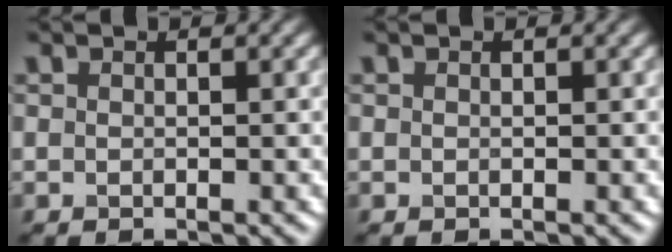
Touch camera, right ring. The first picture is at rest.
{"total": 0.0}